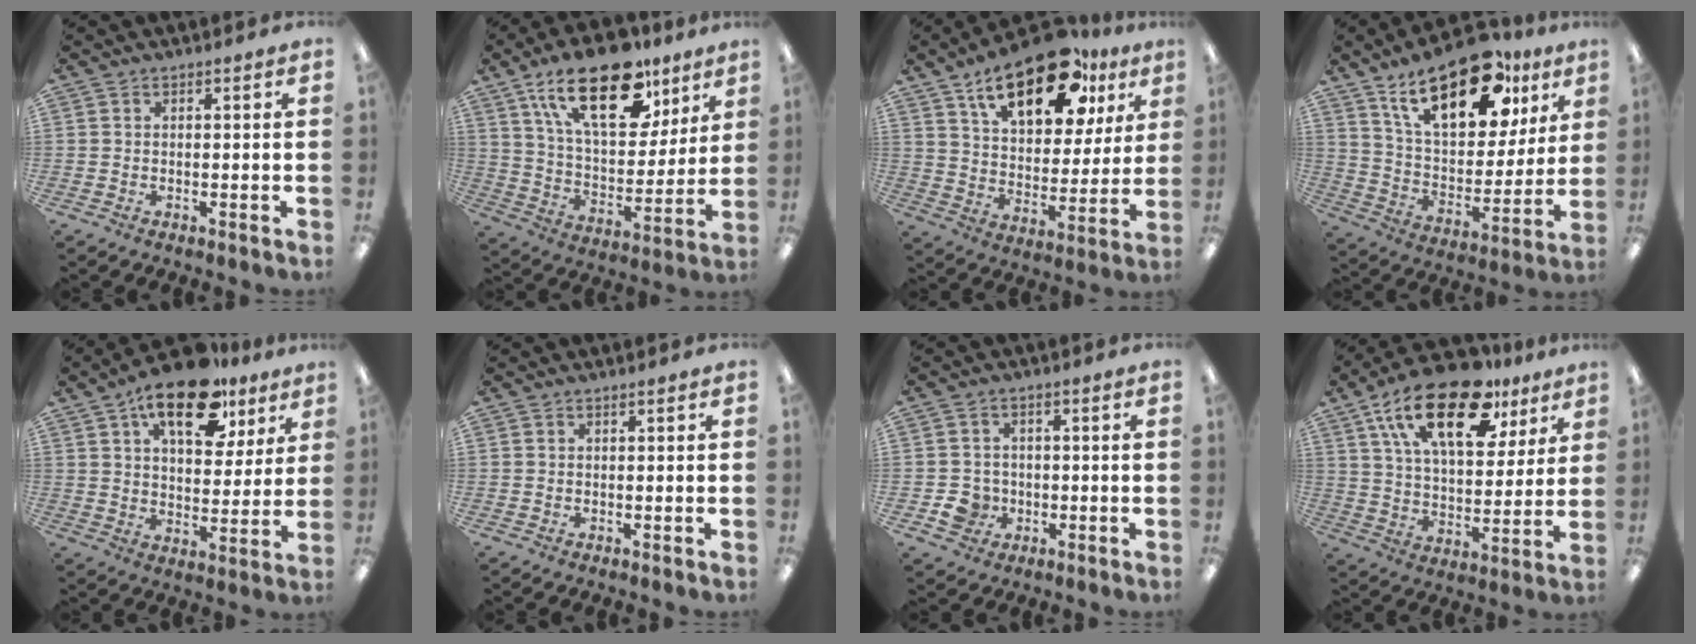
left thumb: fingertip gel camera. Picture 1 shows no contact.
{"total": 23.4, "force": [14.1, 11.0, 15.1], "torque": [-0.246, -0.062, 0.241]}
{"total": 21.9, "force": [13.6, 10.3, 13.7], "torque": [-0.215, -0.059, 0.230]}
{"total": 22.9, "force": [14.0, 10.8, 14.6], "torque": [-0.229, -0.068, 0.241]}
{"total": 17.6, "force": [10.7, 8.4, 11.1], "torque": [-0.167, -0.044, 0.179]}
{"total": 0.0}
{"total": 5.7, "force": [-1.7, 5.1, 1.9], "torque": [-0.037, 0.008, -0.029]}
{"total": 22.6, "force": [12.9, 10.7, 15.1], "torque": [-0.256, -0.054, 0.223]}